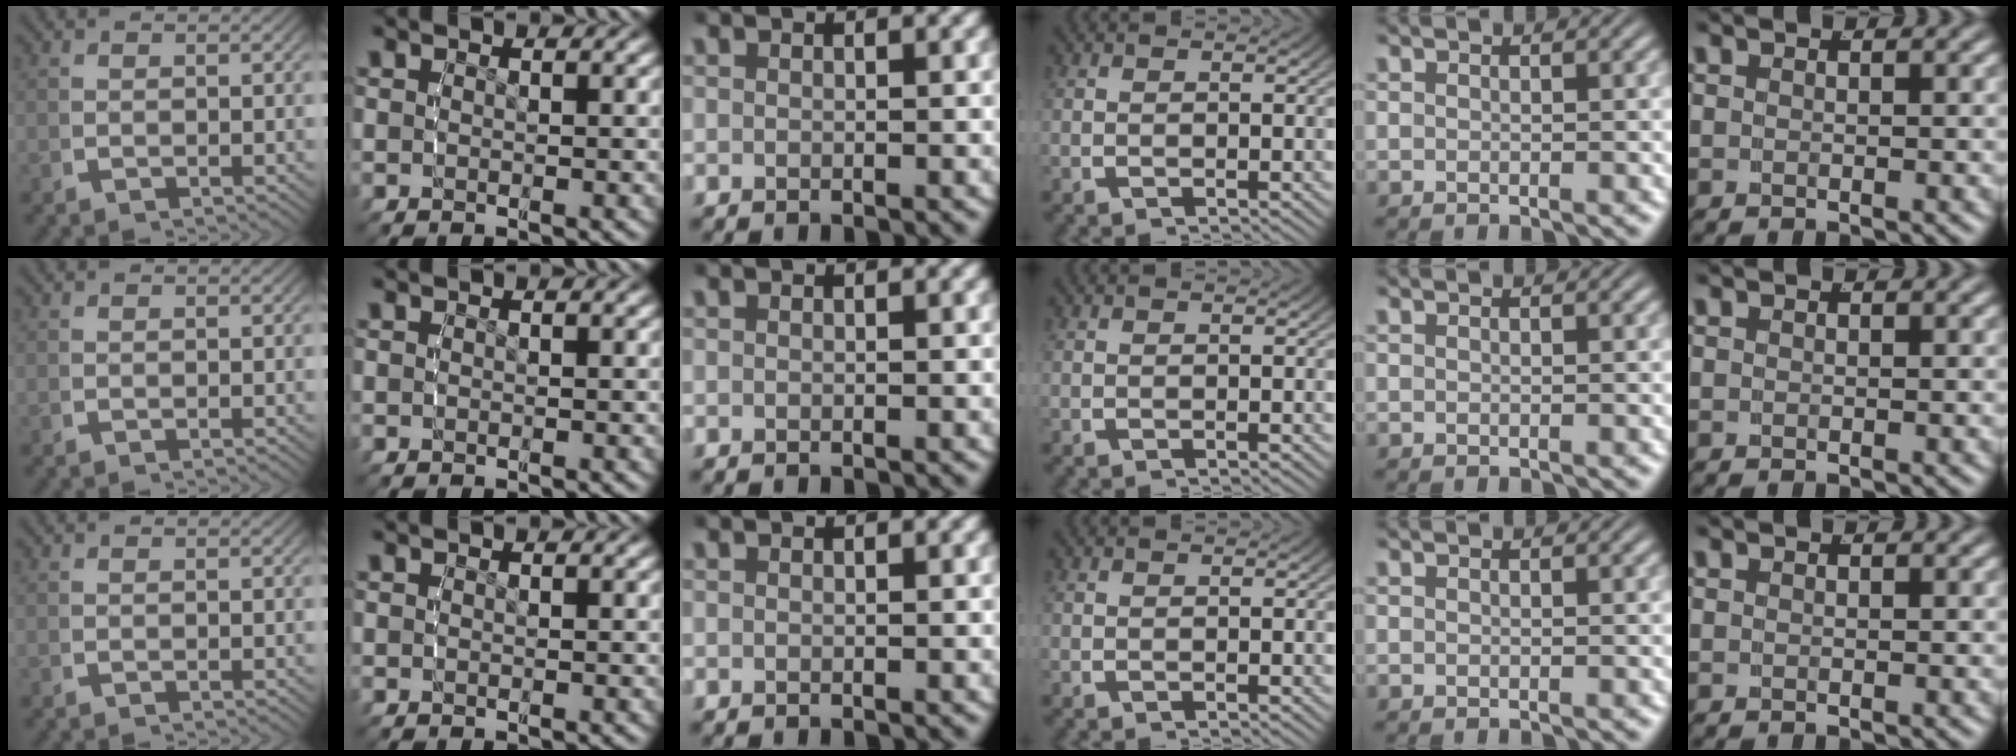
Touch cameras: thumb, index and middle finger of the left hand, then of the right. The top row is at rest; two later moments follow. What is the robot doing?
{"motion": "reach", "object": "paper towel"}